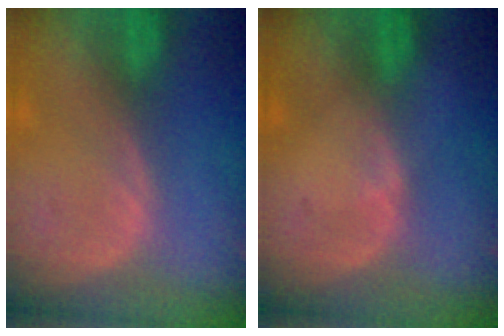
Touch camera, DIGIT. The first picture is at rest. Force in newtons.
{"total": 0.8, "press": 0.8, "slide": 0.1}